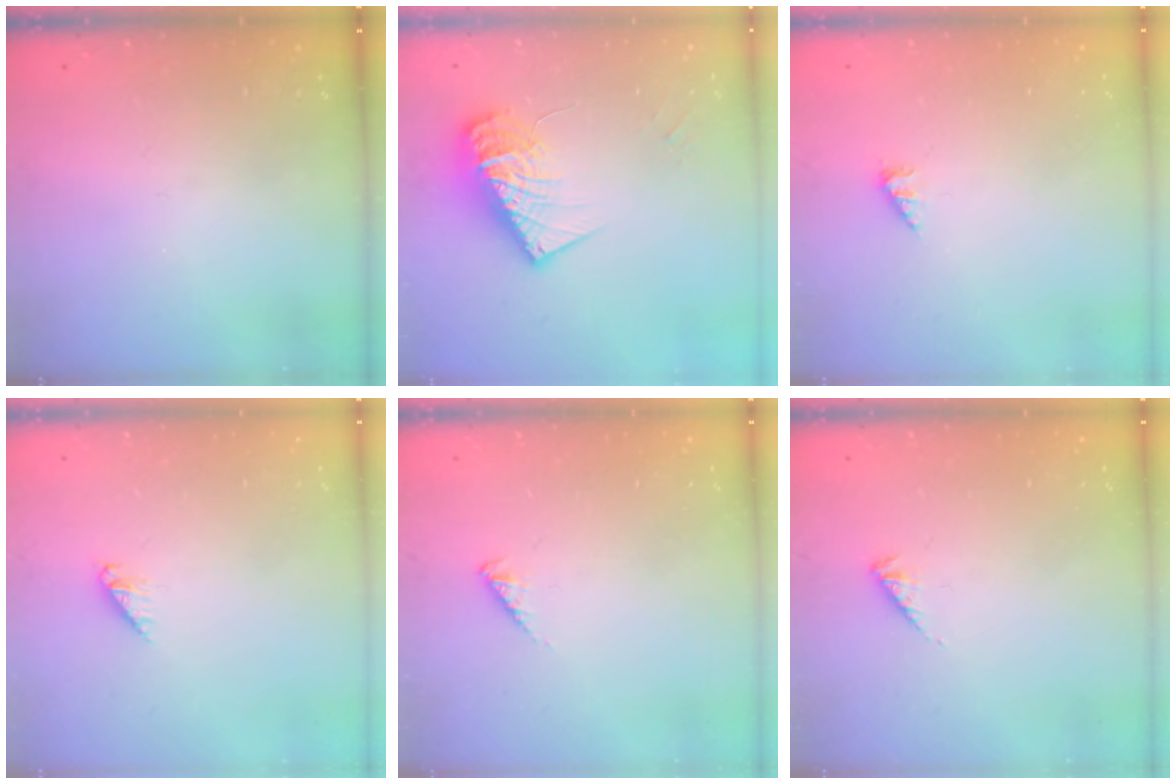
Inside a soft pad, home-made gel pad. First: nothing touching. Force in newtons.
{"total": 15.1, "press": 15.0, "slide": 1.4}
{"total": 2.8, "press": 2.7, "slide": 0.5}
{"total": 2.7, "press": 2.7, "slide": 0.4}
{"total": 2.9, "press": 2.9, "slide": 0.5}
{"total": 1.9, "press": 1.9, "slide": 0.4}